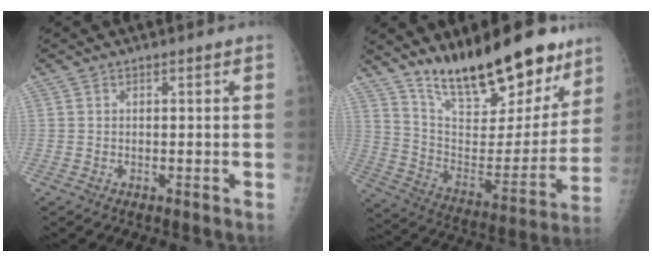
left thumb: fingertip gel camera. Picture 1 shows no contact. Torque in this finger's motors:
{"motor_torque": [0.50, 1.02, 1.52, -1.26, 0.35]}